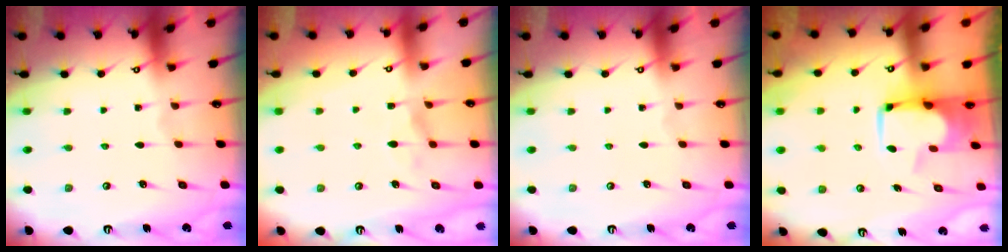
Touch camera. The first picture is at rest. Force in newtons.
{"total": 2.3, "press": 2.1, "slide": 0.9}
{"total": 0.0}
{"total": 5.0, "press": 5.0, "slide": 0.6}